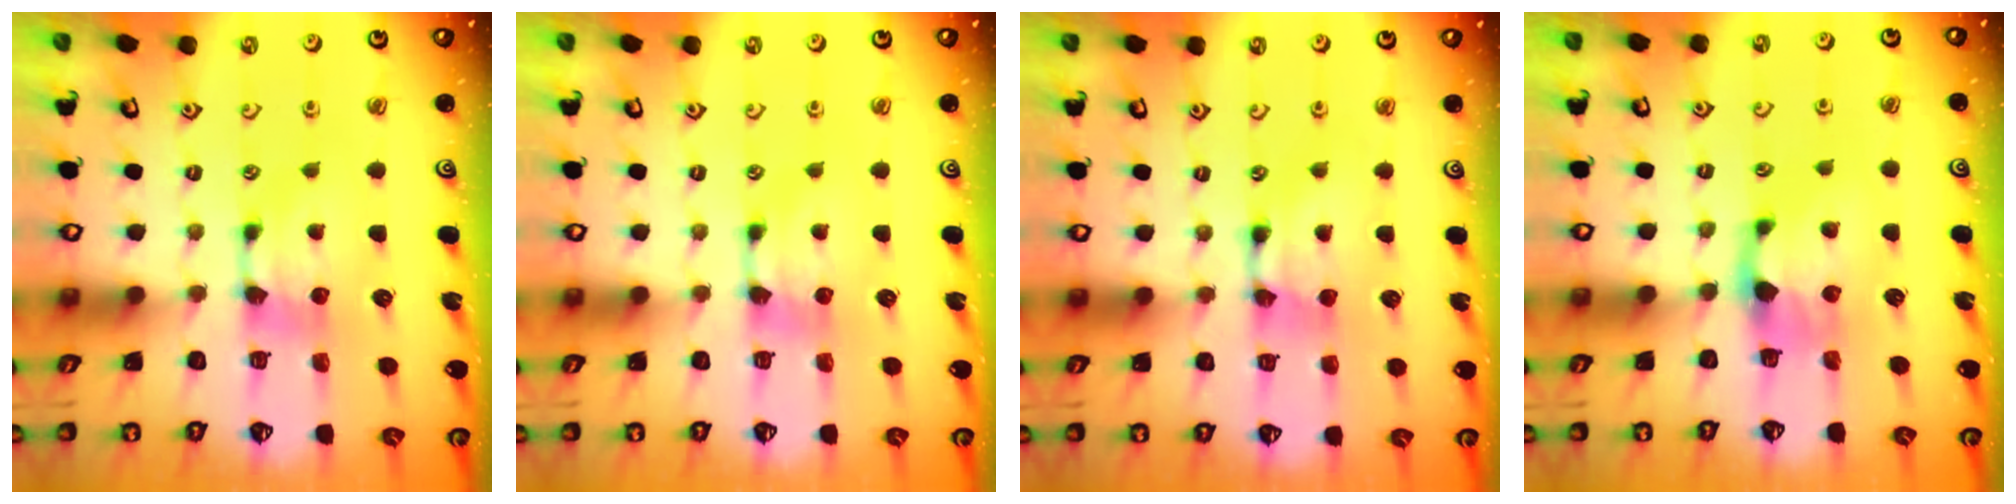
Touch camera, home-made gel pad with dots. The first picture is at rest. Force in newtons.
{"total": 0.0}
{"total": 1.9, "press": 1.9, "slide": 0.2}
{"total": 1.7, "press": 0.9, "slide": 1.4}